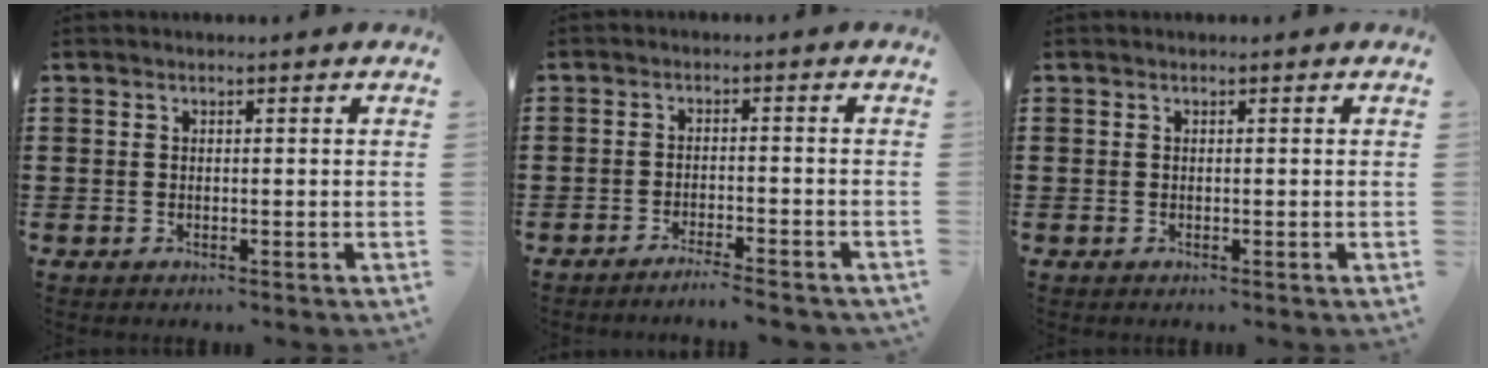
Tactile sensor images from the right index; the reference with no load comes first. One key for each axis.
{"total": 2.7, "fx": -2.6, "fy": -0.3, "fz": 0.6, "tx": -0.012, "ty": -0.001, "tz": -0.053}
{"total": 0.0}